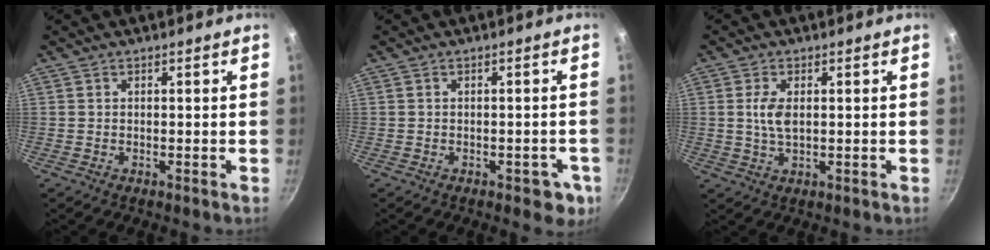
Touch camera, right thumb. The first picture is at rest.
{"total": 4.7, "force": [-1.8, 2.7, 3.4], "torque": [-0.014, 0.018, -0.011]}
{"total": 4.4, "force": [0.7, 2.2, 3.8], "torque": [-0.077, -0.001, 0.013]}